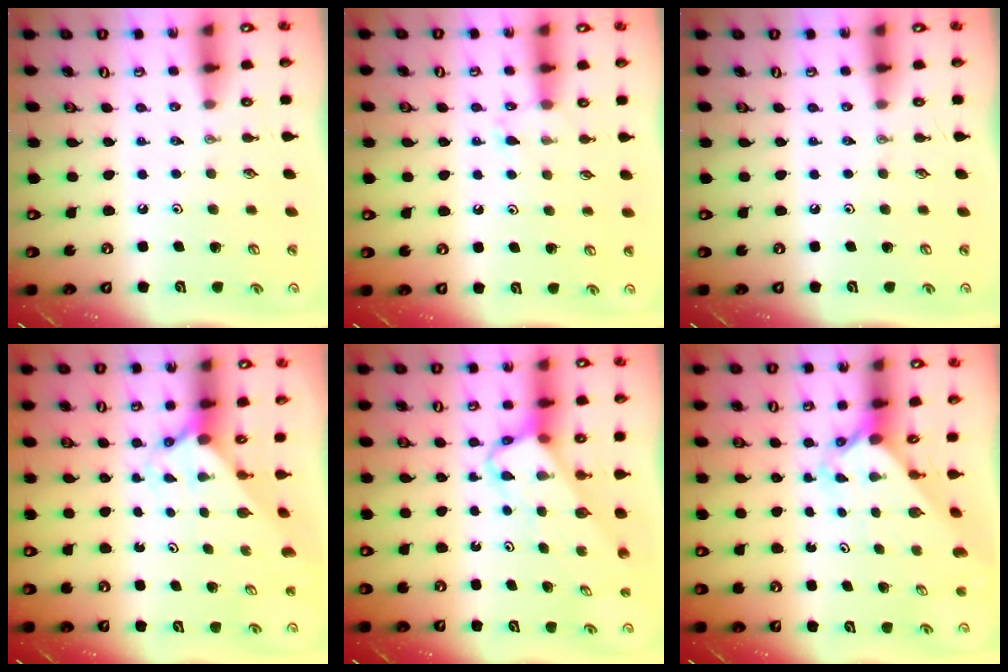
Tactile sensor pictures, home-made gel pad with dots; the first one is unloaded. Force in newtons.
{"total": 5.8, "press": 5.7, "slide": 0.7}
{"total": 0.0}
{"total": 1.8, "press": 1.8, "slide": 0.2}
{"total": 3.9, "press": 3.8, "slide": 0.2}
{"total": 2.3, "press": 2.3, "slide": 0.1}